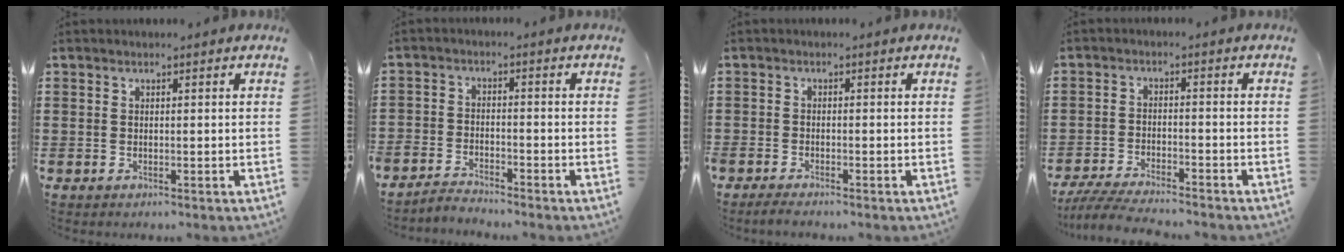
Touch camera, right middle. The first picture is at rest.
{"total": 3.0, "force": [-3.0, 0.3, -0.2], "torque": [-0.004, 0.003, -0.066]}
{"total": 1.5, "force": [-1.4, 0.1, 0.5], "torque": [-0.011, 0.001, -0.028]}
{"total": 4.8, "force": [-4.5, 0.3, 1.4], "torque": [-0.036, -0.007, -0.093]}